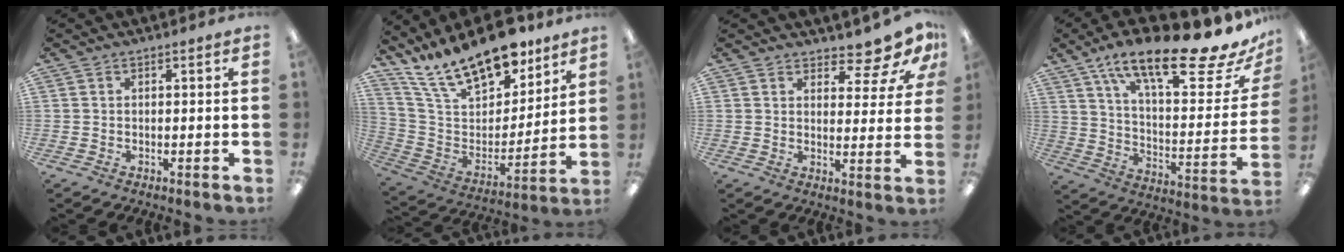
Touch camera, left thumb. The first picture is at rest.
{"total": 21.3, "force": [16.9, 7.9, 10.3], "torque": [-0.200, -0.113, 0.303]}
{"total": 8.6, "force": [7.4, 2.4, 3.8], "torque": [-0.040, -0.056, 0.127]}
{"total": 23.7, "force": [17.1, 6.2, 15.1], "torque": [-0.220, -0.115, 0.274]}